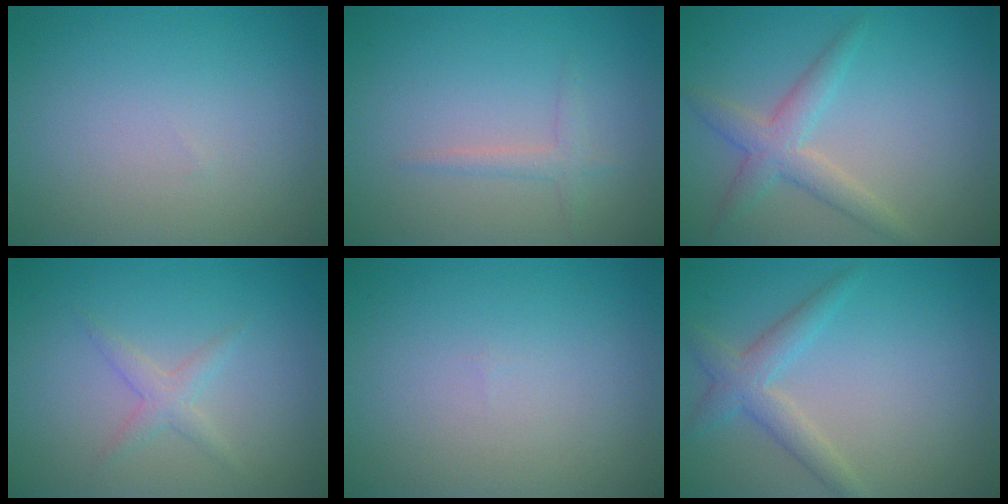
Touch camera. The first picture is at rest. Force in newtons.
{"total": 1.3, "press": 1.3, "slide": 0.1}
{"total": 3.1, "press": 3.1, "slide": 0.0}
{"total": 1.6, "press": 1.6, "slide": 0.1}
{"total": 0.0}
{"total": 2.8, "press": 2.8, "slide": 0.1}